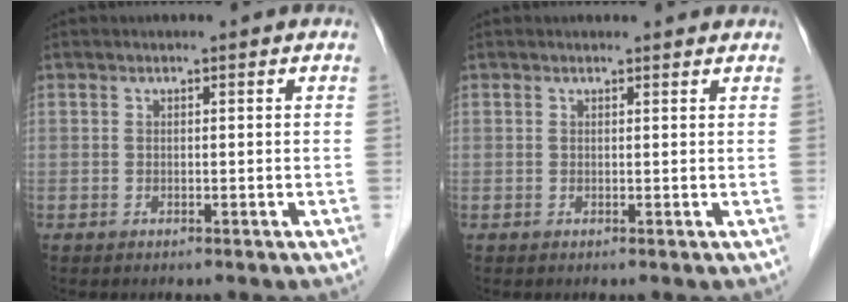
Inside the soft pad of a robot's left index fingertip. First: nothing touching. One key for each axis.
{"total": 2.8, "fx": 2.7, "fy": 0.5, "fz": 0.3, "tx": -0.010, "ty": 0.008, "tz": 0.027}